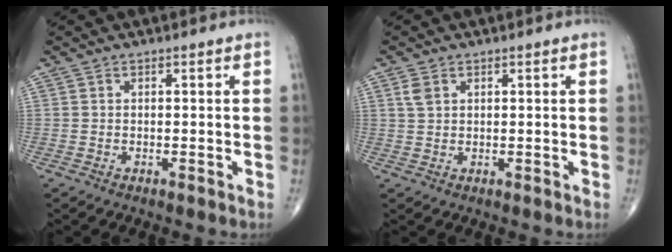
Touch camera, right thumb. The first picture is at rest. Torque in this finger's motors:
{"motor_torque": [-0.15, 0.12, 0.07, 0.01, 0.00]}